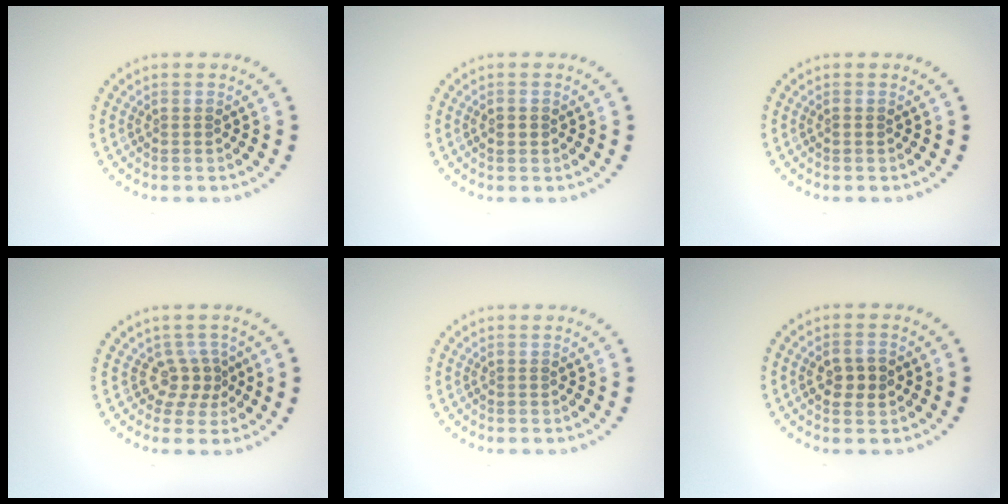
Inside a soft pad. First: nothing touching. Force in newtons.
{"total": 1.3, "press": 1.3, "slide": 0.2}
{"total": 0.6, "press": 0.6, "slide": 0.1}
{"total": 2.5, "press": 1.7, "slide": 1.8}
{"total": 0.0}
{"total": 2.6, "press": 2.6, "slide": 0.2}